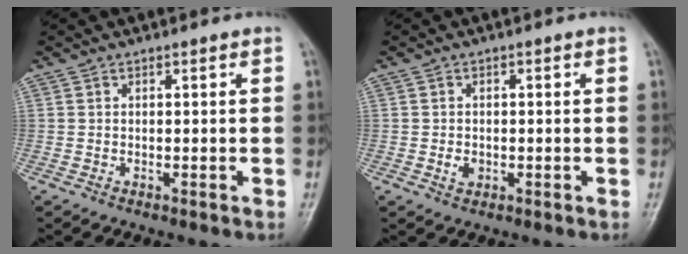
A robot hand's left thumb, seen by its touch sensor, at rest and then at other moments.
{"total": 2.1, "force": [-0.5, 1.7, 1.2], "torque": [-0.014, 0.002, -0.006]}